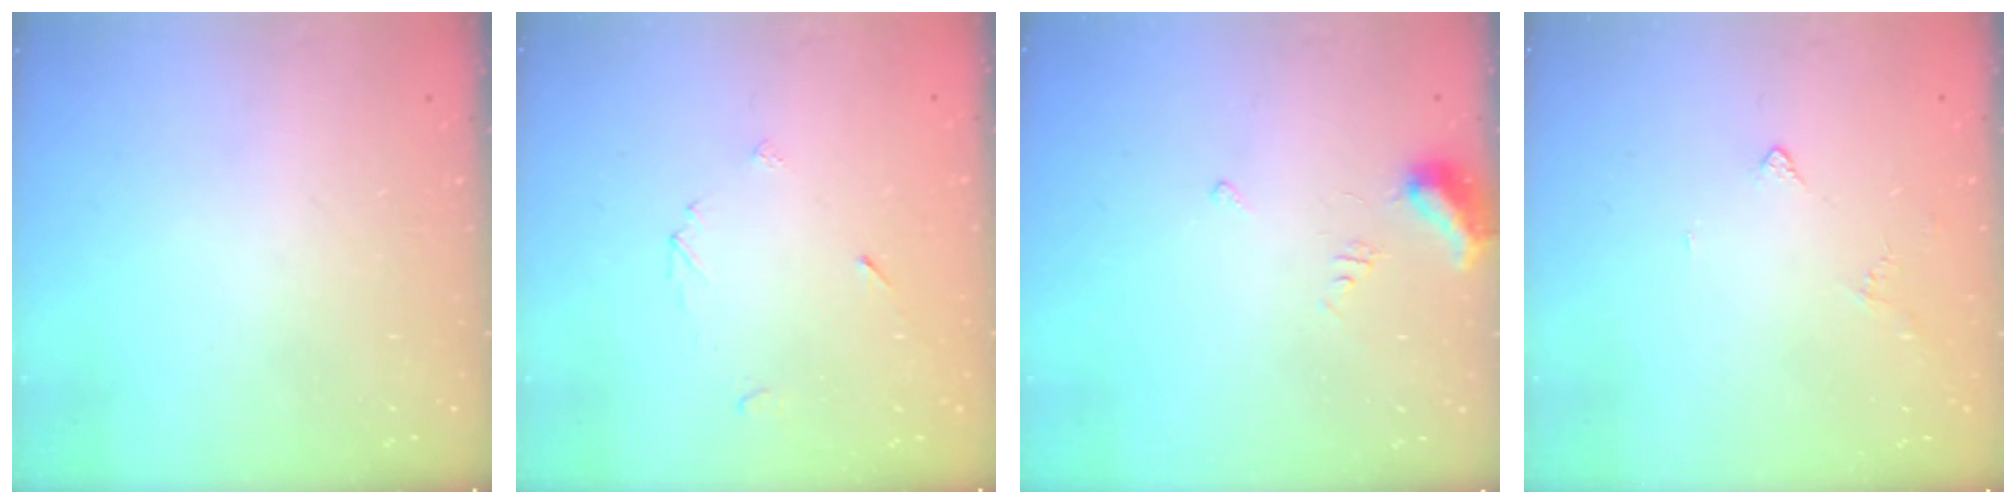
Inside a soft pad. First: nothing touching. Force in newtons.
{"total": 2.6, "press": 2.6, "slide": 0.2}
{"total": 5.1, "press": 5.1, "slide": 0.6}
{"total": 1.8, "press": 1.7, "slide": 0.4}